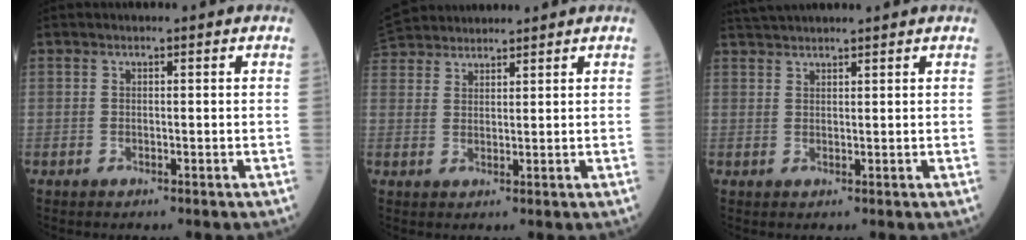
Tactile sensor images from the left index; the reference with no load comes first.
{"total": 7.0, "force": [6.6, 1.7, 1.5], "torque": [-0.032, 0.037, 0.125]}
{"total": 4.4, "force": [4.1, -0.3, 1.5], "torque": [-0.024, 0.037, 0.075]}